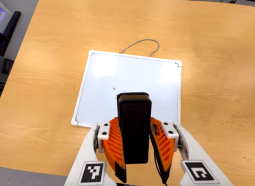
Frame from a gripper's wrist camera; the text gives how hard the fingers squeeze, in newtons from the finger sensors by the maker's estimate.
{"total": 7.1, "left": 5.8, "right": 8.4}